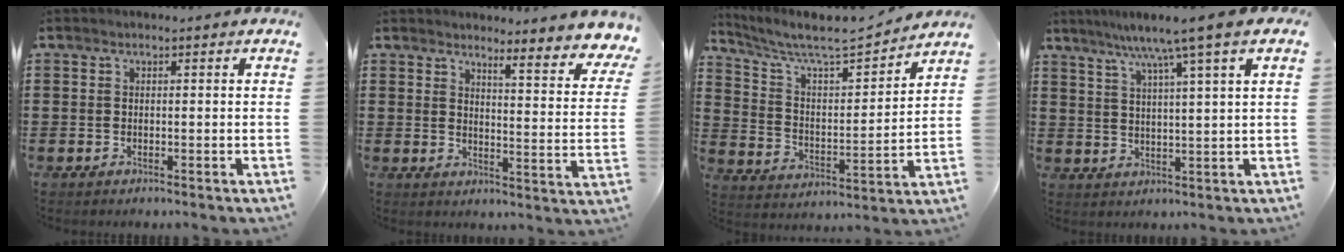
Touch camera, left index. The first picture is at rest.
{"total": 4.2, "force": [3.8, -0.3, 1.8], "torque": [-0.038, -0.036, 0.054]}
{"total": 6.8, "force": [6.1, 0.6, 2.9], "torque": [-0.084, -0.045, 0.099]}
{"total": 7.3, "force": [4.9, -0.5, 5.4], "torque": [-0.119, -0.014, 0.079]}